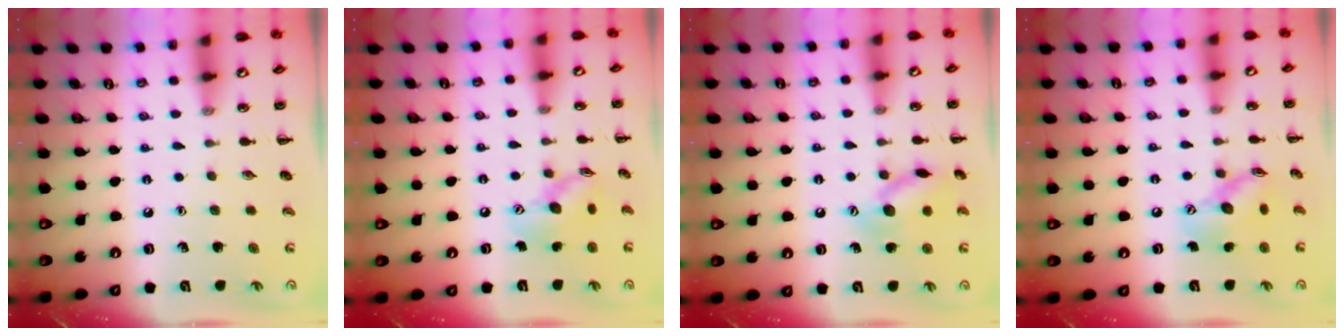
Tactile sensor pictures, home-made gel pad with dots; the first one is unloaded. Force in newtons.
{"total": 10.4, "press": 10.4, "slide": 1.0}
{"total": 11.7, "press": 11.7, "slide": 0.5}
{"total": 11.7, "press": 11.7, "slide": 1.2}